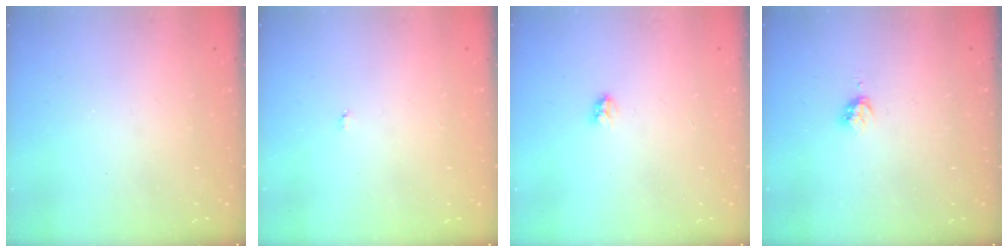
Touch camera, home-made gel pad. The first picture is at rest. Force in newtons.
{"total": 2.9, "press": 2.9, "slide": 0.3}
{"total": 2.9, "press": 2.9, "slide": 0.3}
{"total": 2.9, "press": 2.8, "slide": 0.4}